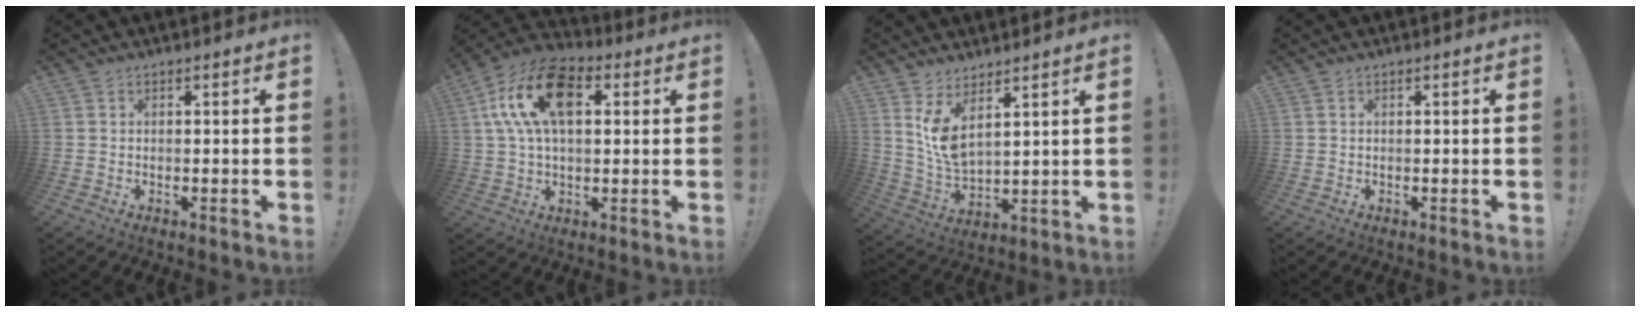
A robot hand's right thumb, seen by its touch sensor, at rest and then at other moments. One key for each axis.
{"total": 17.7, "fx": 5.3, "fy": 10.0, "fz": 13.7, "tx": -0.259, "ty": 0.001, "tz": 0.091}
{"total": 8.8, "fx": 5.7, "fy": 3.1, "fz": 5.9, "tx": -0.116, "ty": -0.040, "tz": 0.108}
{"total": 0.0}